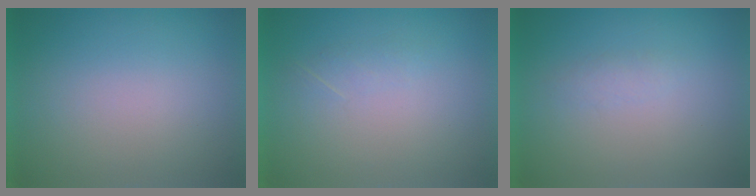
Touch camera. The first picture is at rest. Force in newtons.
{"total": 1.3}
{"total": 1.5}